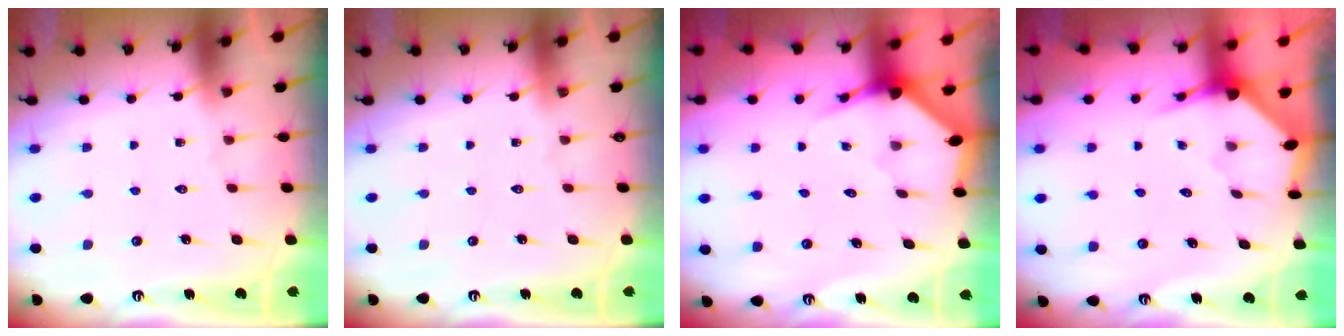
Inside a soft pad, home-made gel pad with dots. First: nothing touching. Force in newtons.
{"total": 0.0}
{"total": 3.4, "press": 3.4, "slide": 0.3}
{"total": 3.3, "press": 3.3, "slide": 0.3}